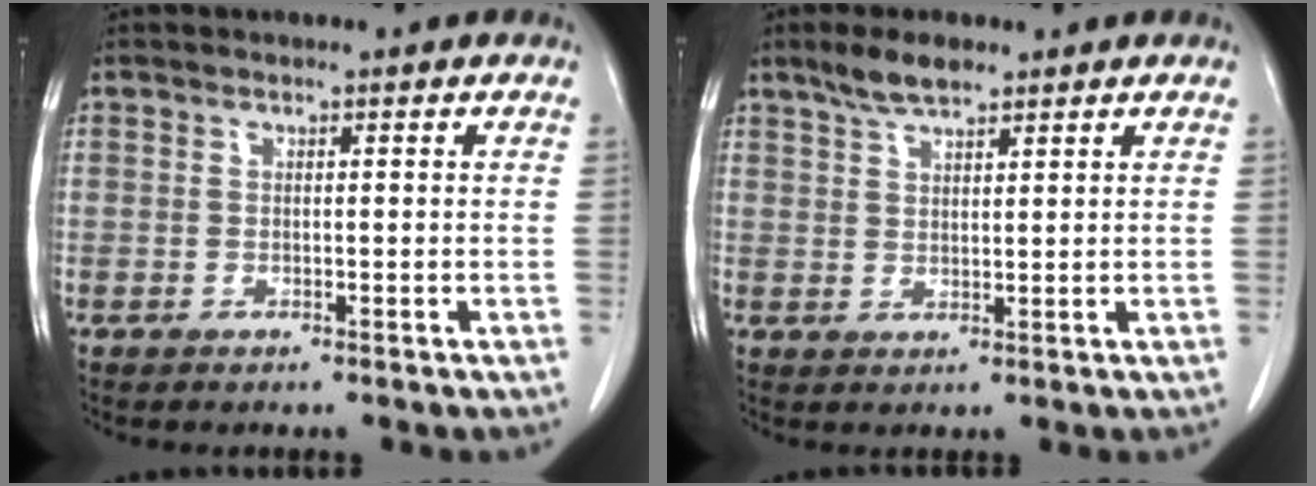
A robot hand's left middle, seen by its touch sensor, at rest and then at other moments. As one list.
[{"total": 4.5, "force": [3.5, 1.1, 2.6], "torque": [-0.060, 0.007, 0.066]}]